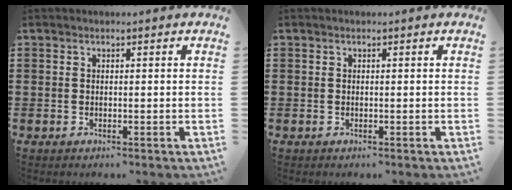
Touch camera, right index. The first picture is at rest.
{"total": 0.0}